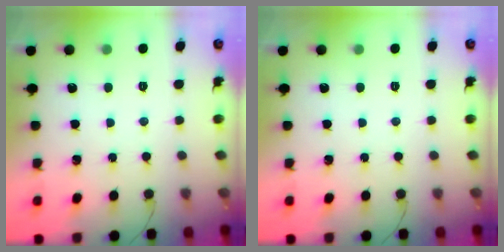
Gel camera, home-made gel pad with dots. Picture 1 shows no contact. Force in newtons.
{"total": 0.0}